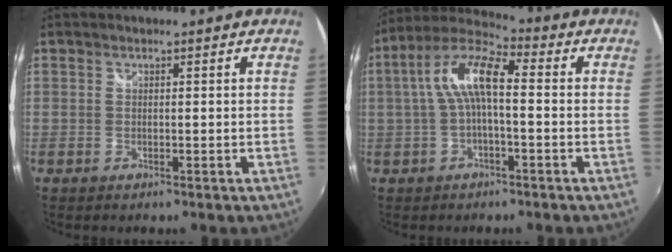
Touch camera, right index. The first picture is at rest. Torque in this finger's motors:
{"motor_torque": [0.94, 0.00, 0.69, 0.21]}